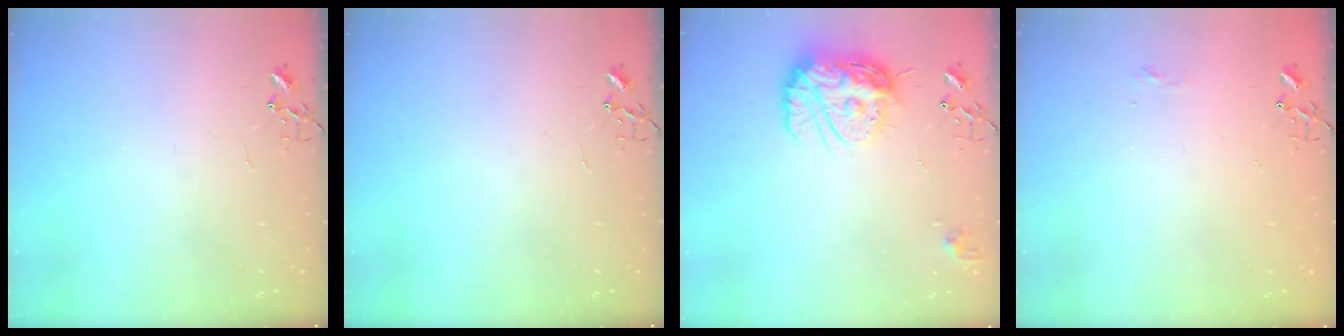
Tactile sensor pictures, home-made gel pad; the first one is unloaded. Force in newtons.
{"total": 0.0}
{"total": 14.6, "press": 14.5, "slide": 1.5}
{"total": 5.2, "press": 5.2, "slide": 0.7}